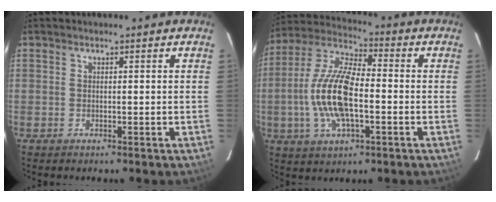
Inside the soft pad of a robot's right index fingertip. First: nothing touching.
{"total": 15.3, "force": [-2.6, 6.2, 13.7], "torque": [-0.286, 0.002, -0.053]}